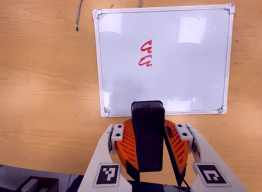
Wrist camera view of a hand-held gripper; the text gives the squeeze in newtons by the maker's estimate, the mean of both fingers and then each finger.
{"total": 9.0, "left": 9.2, "right": 8.7}